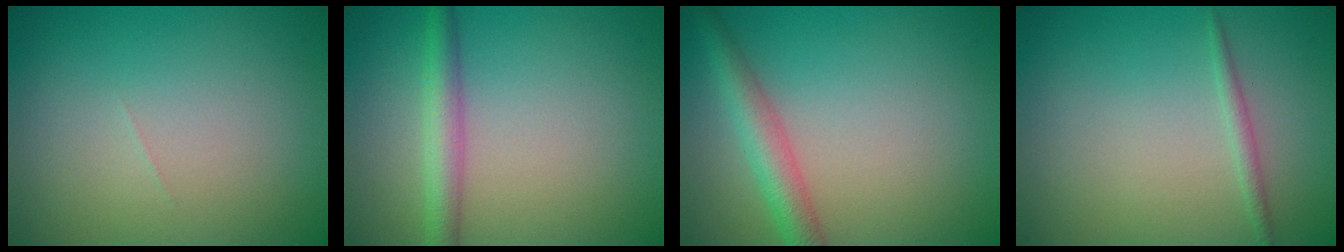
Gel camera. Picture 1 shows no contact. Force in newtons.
{"total": 3.1, "press": 3.1, "slide": 0.1}
{"total": 3.6, "press": 3.6, "slide": 0.1}
{"total": 0.9, "press": 0.9, "slide": 0.0}